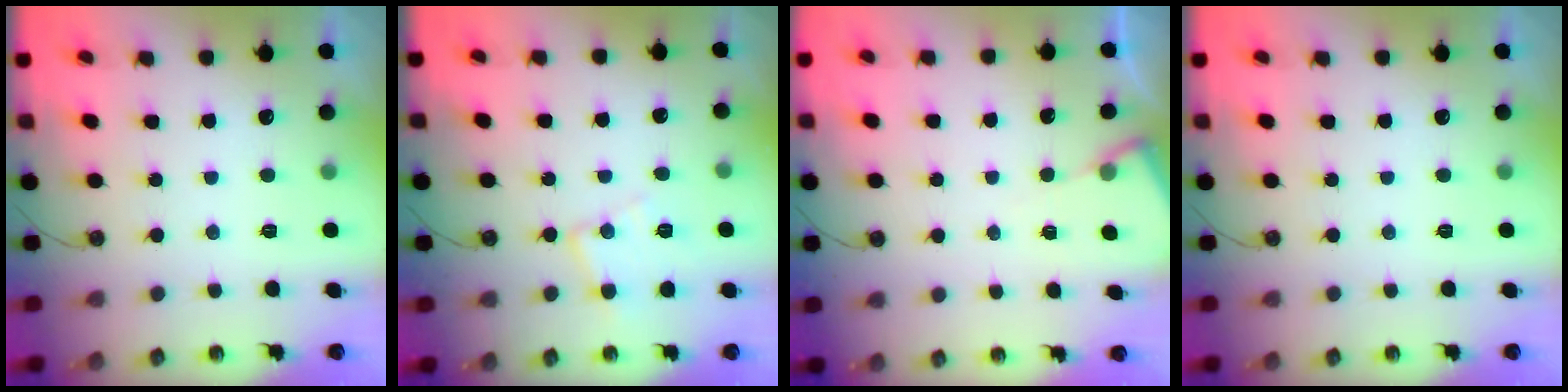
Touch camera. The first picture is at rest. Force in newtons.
{"total": 10.0, "press": 10.0, "slide": 0.7}
{"total": 4.7, "press": 4.6, "slide": 0.6}
{"total": 0.0}